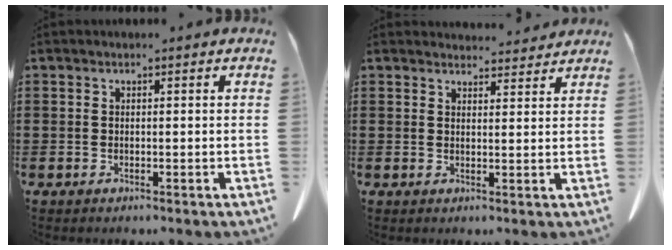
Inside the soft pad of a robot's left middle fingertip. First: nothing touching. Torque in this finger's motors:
{"motor_torque": [-0.31, 0.06, -0.38, -0.05]}